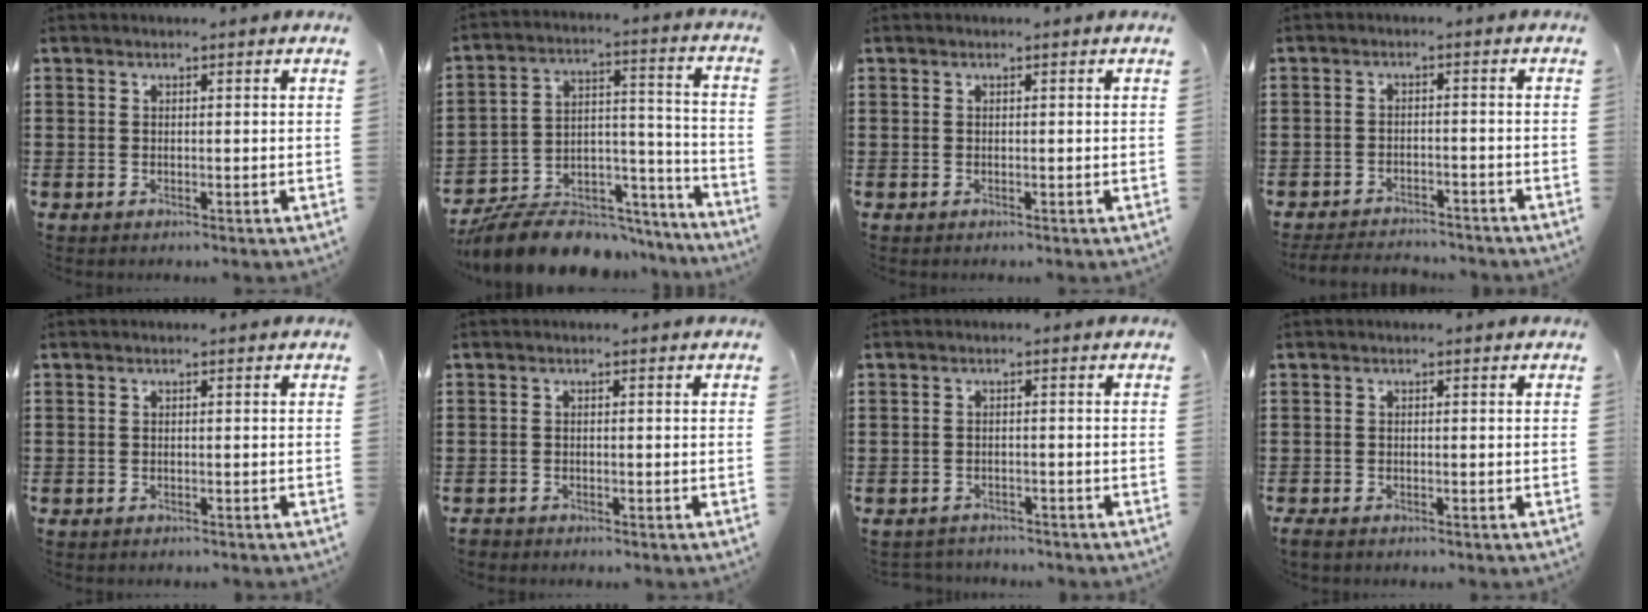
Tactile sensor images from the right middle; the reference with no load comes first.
{"total": 9.6, "force": [-8.7, 3.0, 2.7], "torque": [-0.055, 0.018, -0.169]}
{"total": 0.0}
{"total": 3.5, "force": [-3.4, 0.6, 0.3], "torque": [-0.015, -0.001, -0.075]}
{"total": 0.5, "force": [-0.5, 0.1, 0.1], "torque": [-0.003, 0.000, -0.011]}
{"total": 1.1, "force": [-1.1, 0.4, -0.1], "torque": [-0.002, 0.004, -0.024]}
{"total": 1.9, "force": [-1.8, 0.4, -0.2], "torque": [-0.004, 0.000, -0.041]}
{"total": 1.1, "force": [-1.0, 0.4, 0.3], "torque": [-0.008, 0.002, -0.020]}